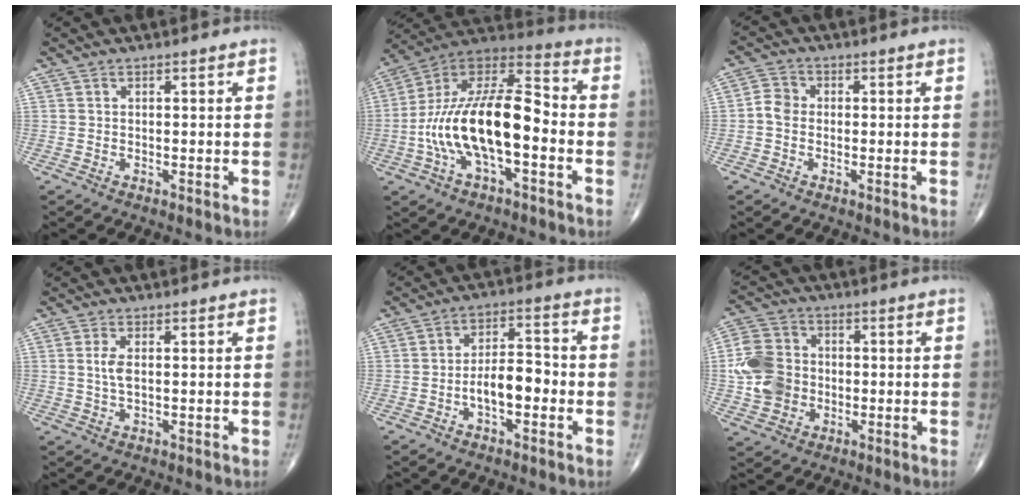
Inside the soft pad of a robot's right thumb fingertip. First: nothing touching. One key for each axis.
{"total": 20.7, "fx": -4.0, "fy": 8.9, "fz": 18.3, "tx": -0.334, "ty": 0.047, "tz": -0.073}
{"total": 3.4, "fx": -0.6, "fy": 2.8, "fz": 1.8, "tx": -0.025, "ty": 0.011, "tz": -0.018}
{"total": 2.8, "fx": 0.4, "fy": 1.2, "fz": 2.6, "tx": -0.060, "ty": -0.002, "tz": 0.010}
{"total": 7.7, "fx": -2.3, "fy": 3.7, "fz": 6.4, "tx": -0.097, "ty": 0.031, "tz": -0.043}
{"total": 10.5, "fx": -1.1, "fy": 8.8, "fz": 5.7, "tx": -0.098, "ty": 0.015, "tz": -0.024}